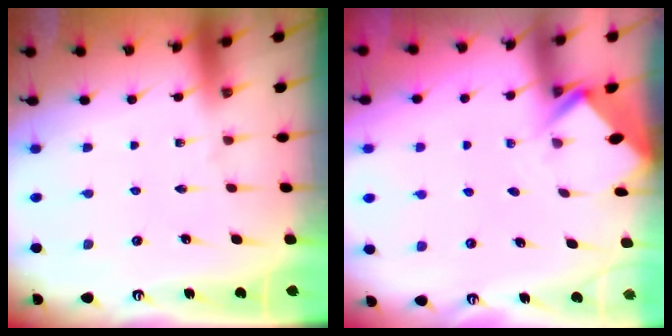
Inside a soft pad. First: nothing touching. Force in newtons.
{"total": 2.8, "press": 2.8, "slide": 0.2}